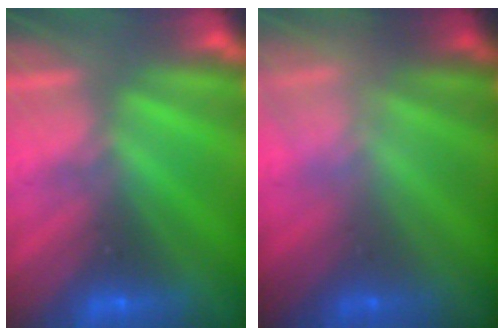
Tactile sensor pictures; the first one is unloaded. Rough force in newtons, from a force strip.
{"total": 2.3}